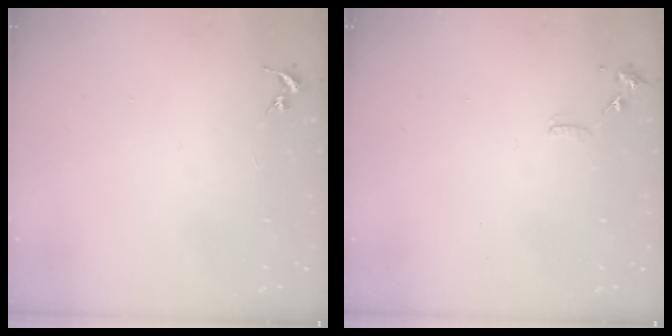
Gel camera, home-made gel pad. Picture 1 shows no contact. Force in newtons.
{"total": 6.8, "press": 6.7, "slide": 0.9}